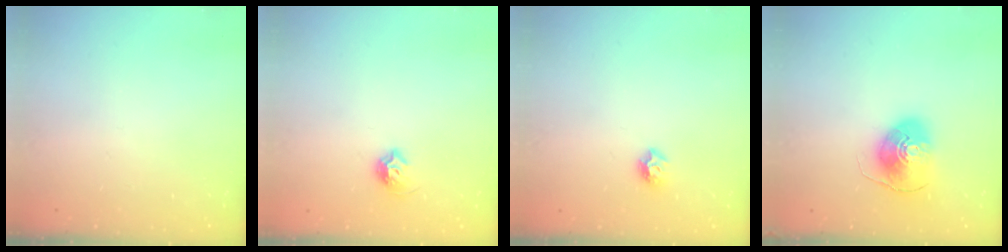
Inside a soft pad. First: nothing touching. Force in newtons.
{"total": 7.0, "press": 6.9, "slide": 0.8}
{"total": 6.7, "press": 6.7, "slide": 0.8}
{"total": 10.0, "press": 9.9, "slide": 1.4}